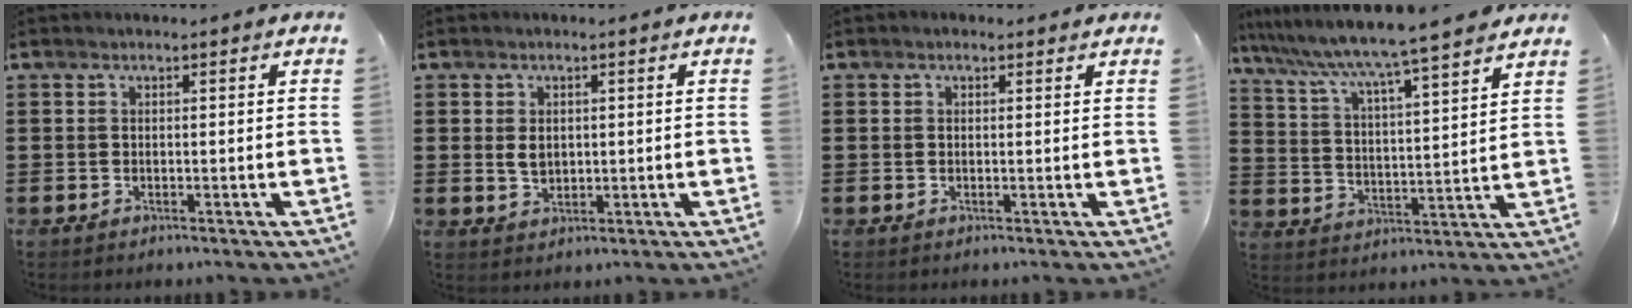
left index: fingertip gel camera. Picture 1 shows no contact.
{"total": 2.6, "force": [0.4, 1.8, 1.8], "torque": [-0.031, 0.003, 0.005]}
{"total": 0.7, "force": [0.0, 0.7, 0.3], "torque": [-0.008, 0.006, 0.000]}
{"total": 6.7, "force": [6.0, -1.1, 2.6], "torque": [-0.079, -0.049, 0.095]}